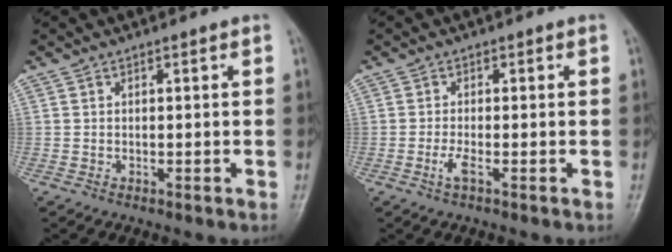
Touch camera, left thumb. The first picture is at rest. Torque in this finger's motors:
{"motor_torque": [0.04, 0.05, 0.20, 0.05, 0.02]}